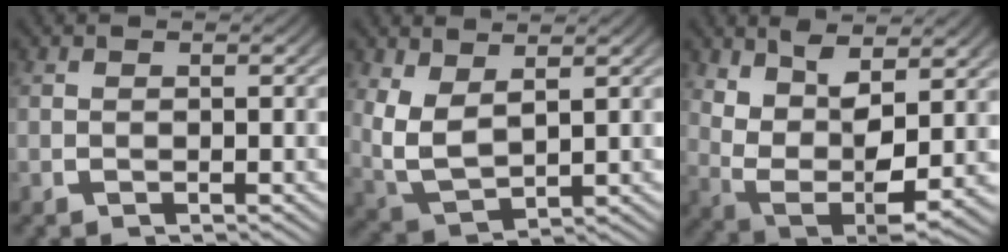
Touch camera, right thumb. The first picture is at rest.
{"total": 5.9, "force": [1.3, 4.2, 4.0], "torque": [-0.108, -0.026, 0.041]}
{"total": 10.9, "force": [-0.3, 7.0, 8.4], "torque": [-0.195, -0.071, 0.032]}